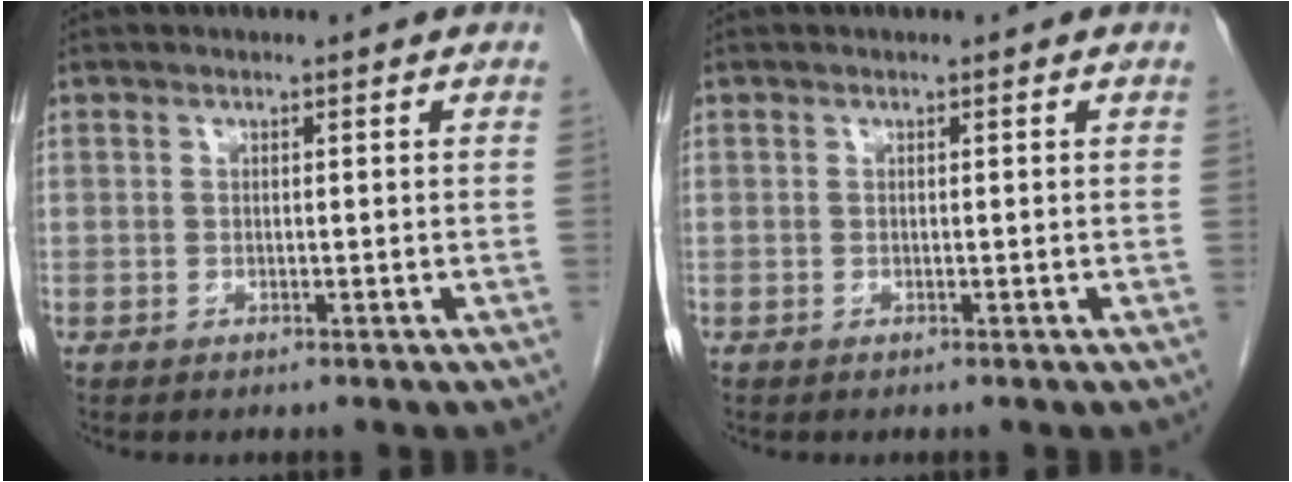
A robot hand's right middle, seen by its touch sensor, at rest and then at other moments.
{"total": 0.0}